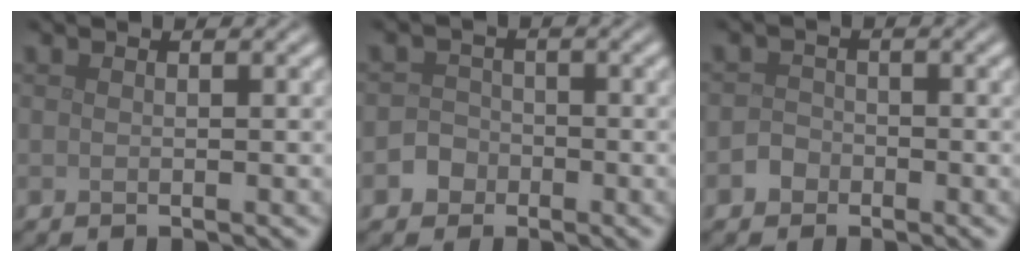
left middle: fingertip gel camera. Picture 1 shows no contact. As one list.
[{"total": 2.1, "force": [-1.0, 1.8, 0.3], "torque": [0.010, 0.005, -0.023]}, {"total": 1.5, "force": [-0.8, 1.2, 0.2], "torque": [0.003, 0.005, -0.018]}]